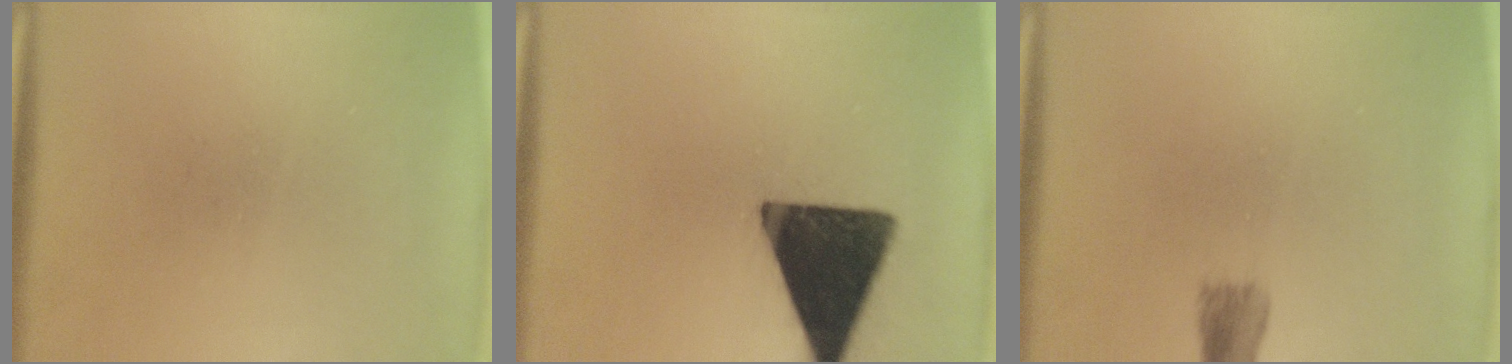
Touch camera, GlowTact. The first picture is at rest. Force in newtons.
{"total": 17.1}
{"total": 2.5}